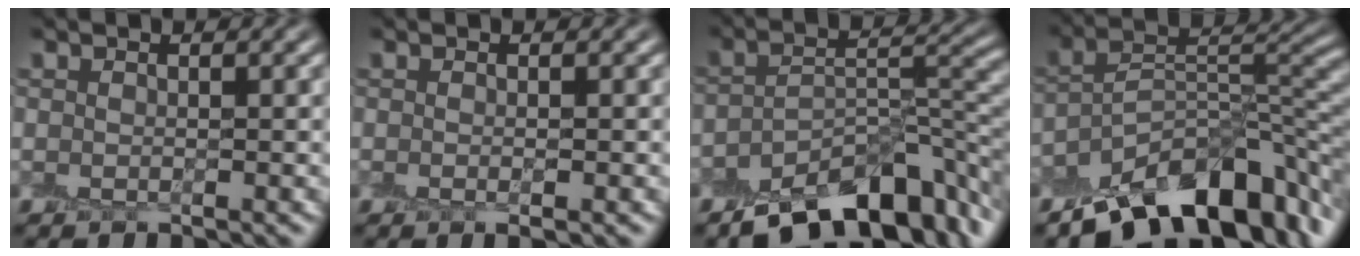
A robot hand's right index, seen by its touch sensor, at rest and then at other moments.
{"total": 1.3, "force": [-0.2, 0.2, 1.2], "torque": [-0.019, -0.006, -0.004]}
{"total": 9.3, "force": [-6.0, 3.7, 6.1], "torque": [-0.083, -0.002, -0.103]}
{"total": 11.5, "force": [-7.7, 4.7, 7.2], "torque": [-0.103, 0.009, -0.146]}